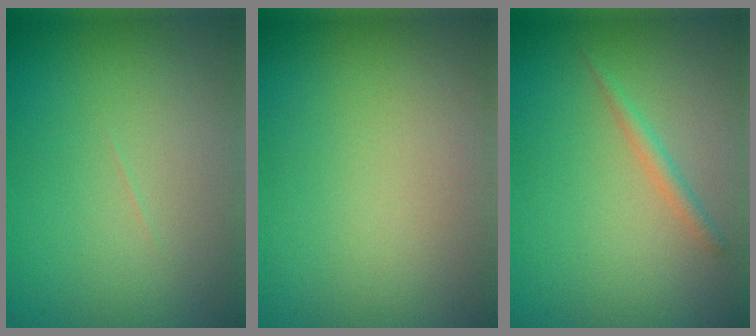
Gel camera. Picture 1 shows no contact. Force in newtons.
{"total": 0.0}
{"total": 1.2, "press": 1.2, "slide": 0.0}